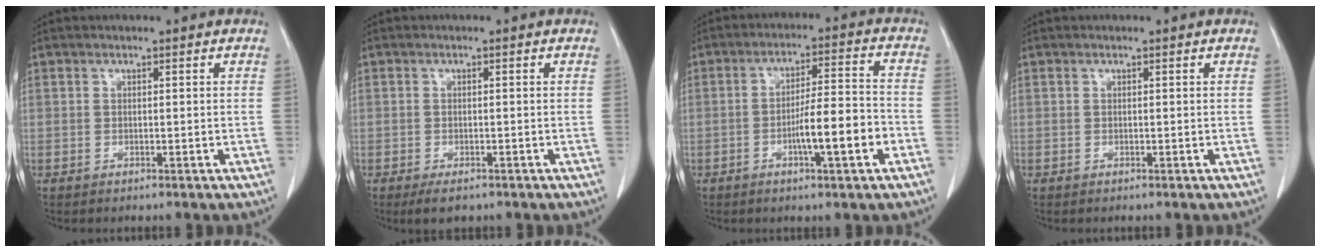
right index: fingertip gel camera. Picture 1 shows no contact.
{"total": 2.8, "force": [-1.8, 1.3, 1.7], "torque": [-0.029, -0.004, -0.021]}
{"total": 8.9, "force": [-3.2, 0.6, 8.2], "torque": [-0.132, 0.007, -0.052]}
{"total": 0.0}